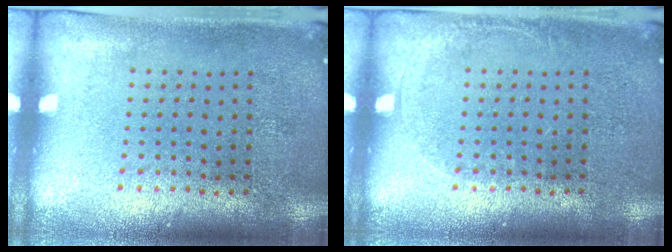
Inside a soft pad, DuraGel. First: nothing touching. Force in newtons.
{"total": 0.7, "press": 0.7, "slide": 0.1}